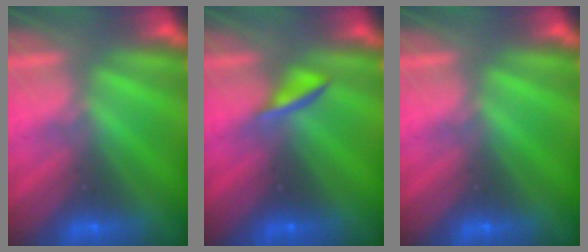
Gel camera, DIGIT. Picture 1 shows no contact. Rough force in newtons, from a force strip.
{"total": 2.1}
{"total": 0.0}